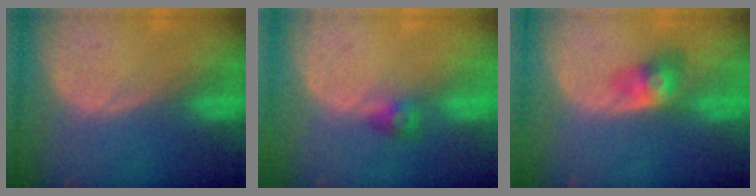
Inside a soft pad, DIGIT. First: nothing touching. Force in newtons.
{"total": 2.5, "press": 2.4, "slide": 0.7}
{"total": 3.9, "press": 3.9, "slide": 0.2}